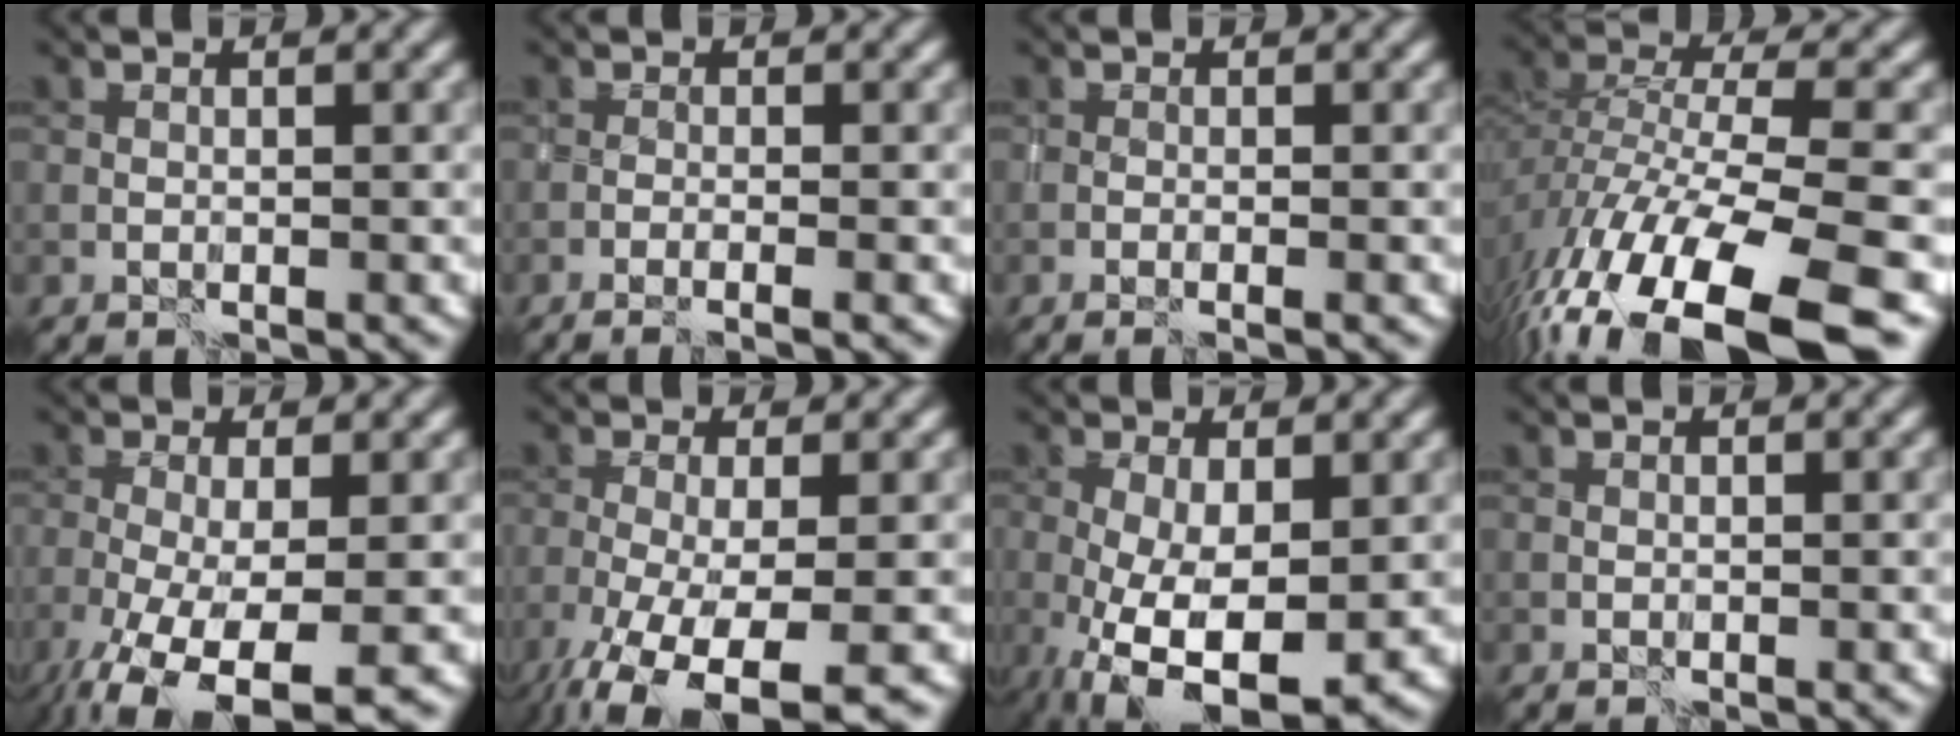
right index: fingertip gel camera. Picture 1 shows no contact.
{"total": 2.3, "force": [-1.3, 0.6, 1.9], "torque": [-0.025, 0.005, -0.030]}
{"total": 1.4, "force": [-0.6, 0.4, 1.2], "torque": [-0.011, 0.002, -0.015]}
{"total": 15.1, "force": [-10.2, 5.4, 9.8], "torque": [-0.218, -0.024, -0.159]}
{"total": 9.0, "force": [-4.9, 3.1, 6.9], "torque": [-0.144, -0.042, -0.078]}
{"total": 10.1, "force": [-6.1, 3.4, 7.2], "torque": [-0.152, -0.047, -0.092]}
{"total": 8.8, "force": [-2.6, 3.8, 7.5], "torque": [-0.147, -0.025, -0.030]}
{"total": 0.0}